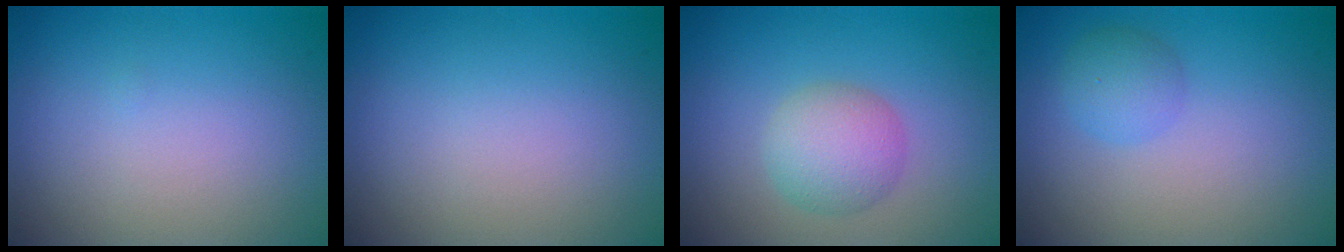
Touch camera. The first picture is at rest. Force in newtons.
{"total": 0.0}
{"total": 3.7, "press": 3.7, "slide": 0.1}
{"total": 2.0, "press": 2.0, "slide": 0.1}